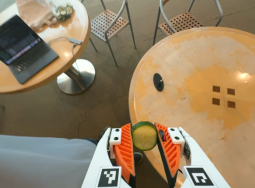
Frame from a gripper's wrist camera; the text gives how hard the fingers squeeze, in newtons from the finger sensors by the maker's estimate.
{"total": 8.2, "left": 7.9, "right": 8.5}